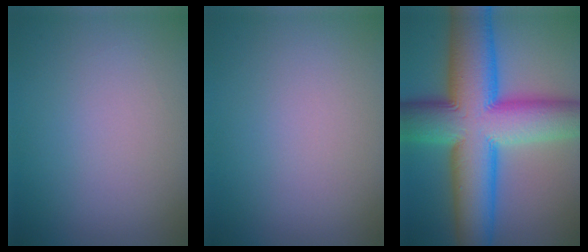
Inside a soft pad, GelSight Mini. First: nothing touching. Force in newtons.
{"total": 0.0}
{"total": 16.5, "press": 16.5, "slide": 0.2}